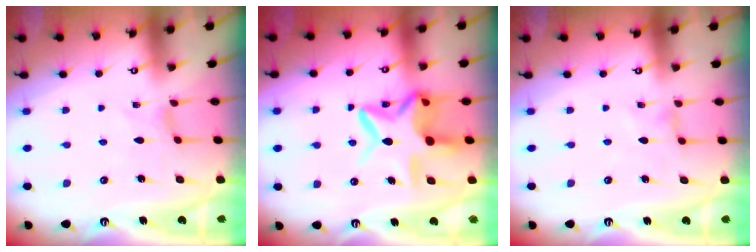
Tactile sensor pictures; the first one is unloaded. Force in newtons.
{"total": 14.2, "press": 14.0, "slide": 2.0}
{"total": 0.0}